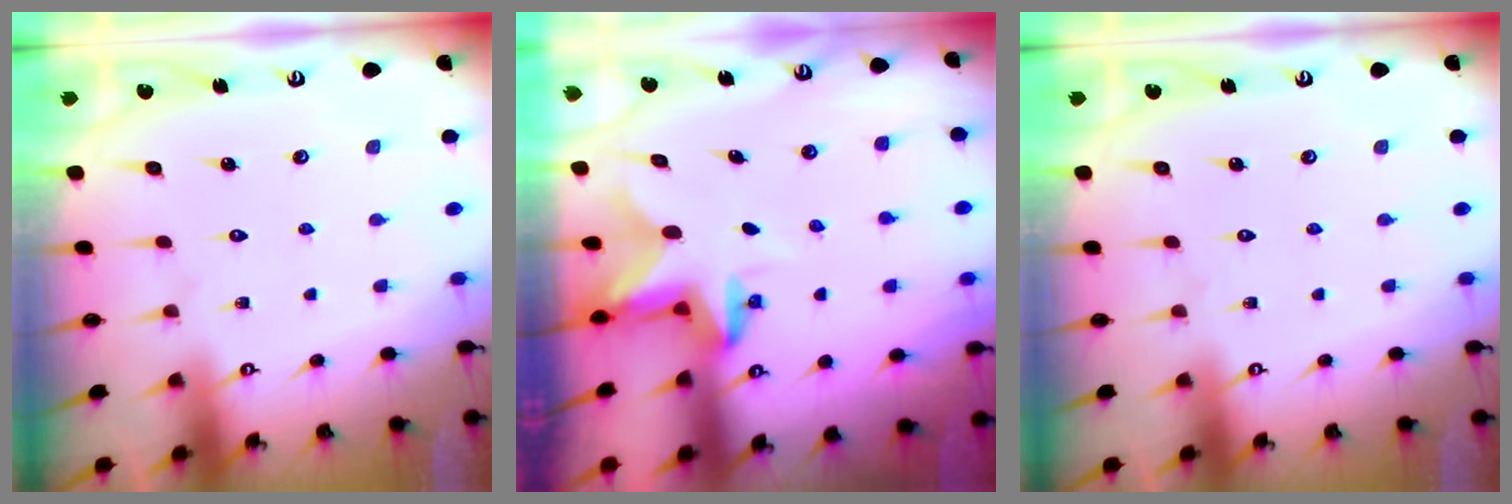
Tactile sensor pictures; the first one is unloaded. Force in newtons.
{"total": 2.8, "press": 2.7, "slide": 0.5}
{"total": 0.0}